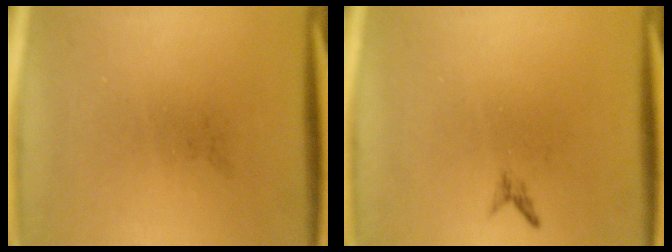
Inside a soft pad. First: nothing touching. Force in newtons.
{"total": 0.7}